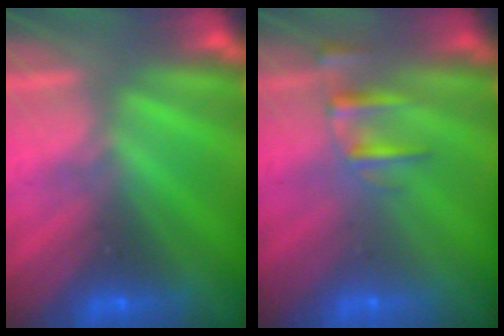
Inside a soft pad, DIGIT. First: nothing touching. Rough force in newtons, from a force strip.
{"total": 2.4}